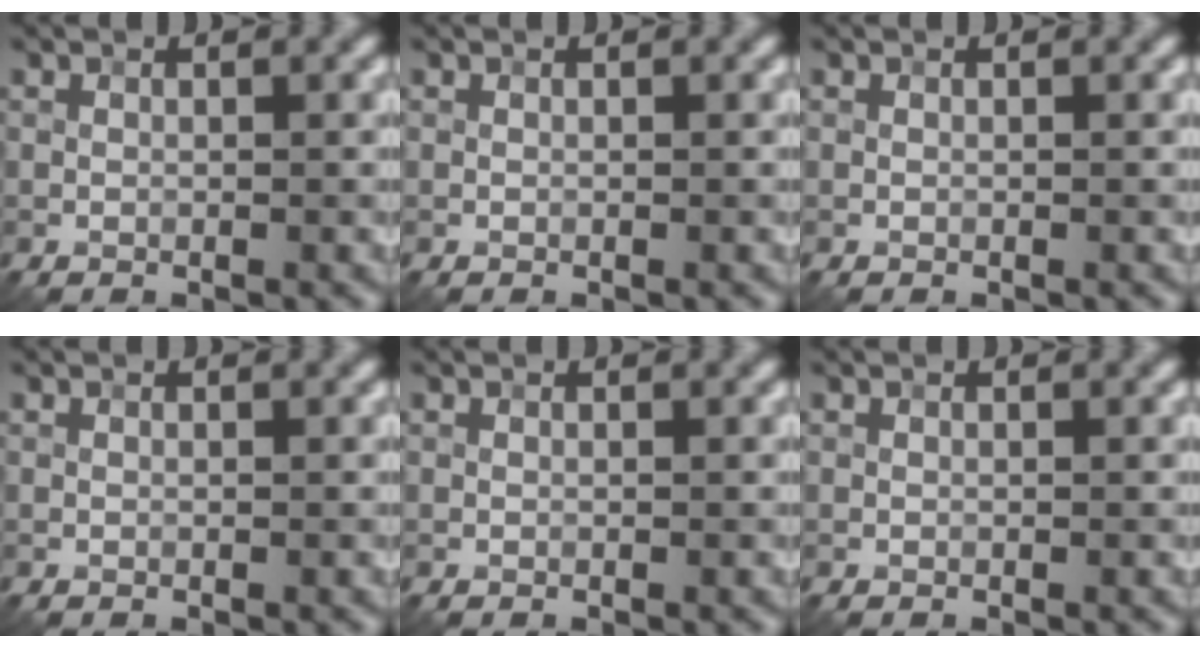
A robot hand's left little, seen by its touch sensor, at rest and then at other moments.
{"total": 0.0}
{"total": 0.0}
{"total": 0.0}
{"total": 0.0}
{"total": 0.0}